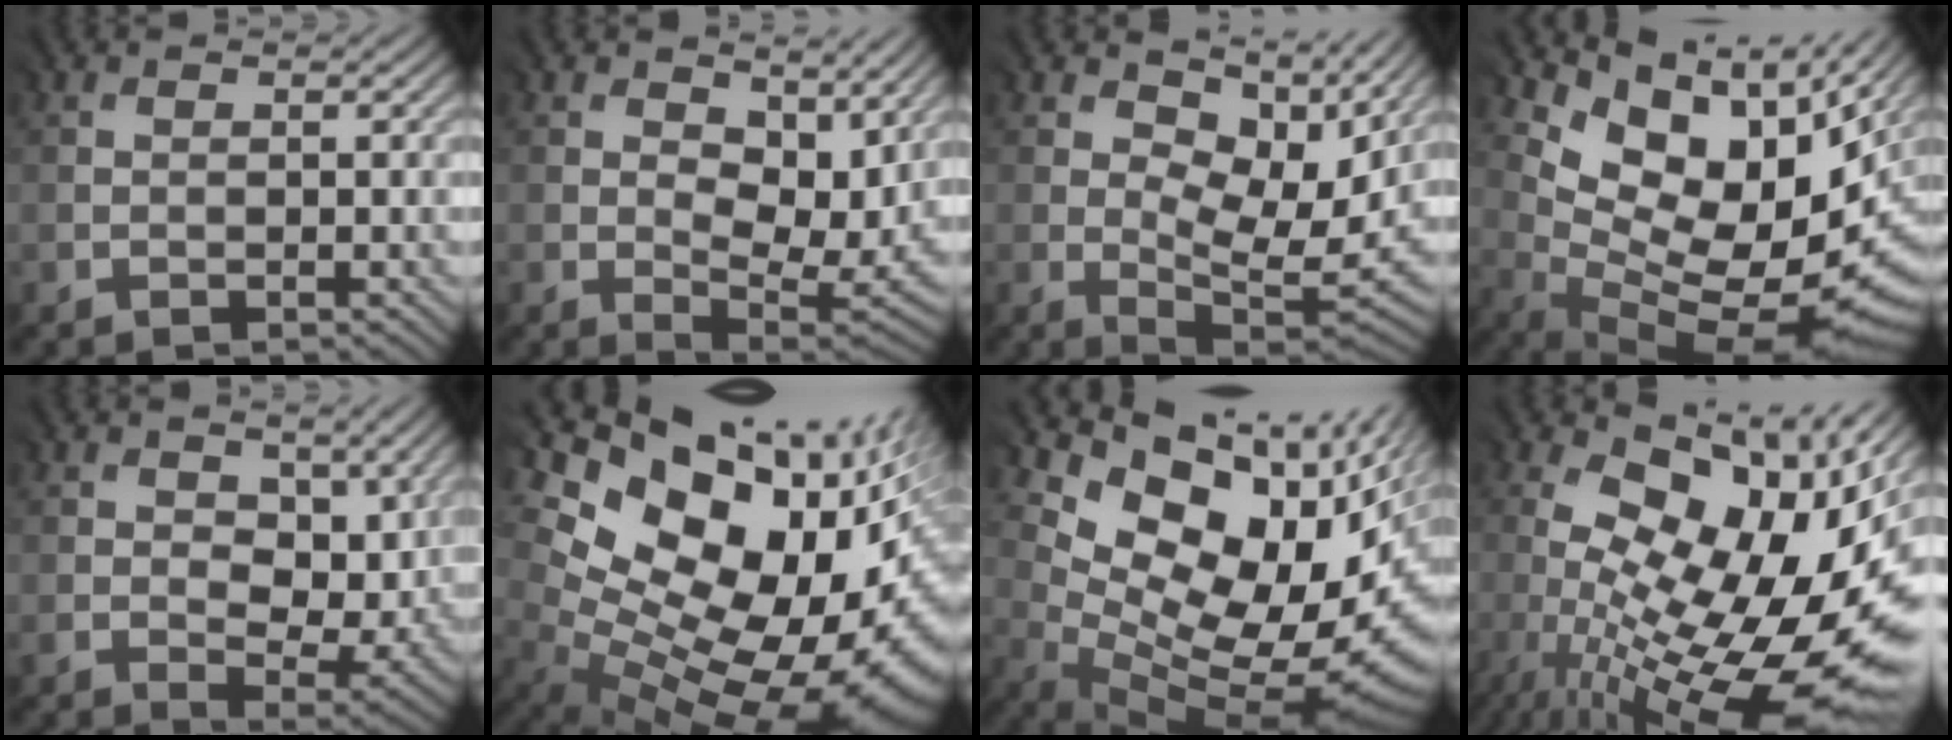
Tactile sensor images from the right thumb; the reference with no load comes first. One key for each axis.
{"total": 9.5, "fx": 3.7, "fy": 5.5, "fz": 6.9, "tx": -0.126, "ty": -0.020, "tz": 0.073}
{"total": 13.1, "fx": 3.6, "fy": 7.6, "fz": 10.1, "tx": -0.170, "ty": -0.010, "tz": 0.072}
{"total": 11.8, "fx": 4.8, "fy": 6.2, "fz": 8.8, "tx": -0.158, "ty": -0.017, "tz": 0.110}
{"total": 7.9, "fx": 1.8, "fy": 5.2, "fz": 5.7, "tx": -0.105, "ty": -0.014, "tz": 0.036}
{"total": 17.9, "fx": 1.6, "fy": 12.0, "fz": 13.2, "tx": -0.199, "ty": -0.019, "tz": 0.084}
{"total": 14.9, "fx": 3.9, "fy": 8.9, "fz": 11.3, "tx": -0.170, "ty": -0.014, "tz": 0.091}
{"total": 19.2, "fx": -2.7, "fy": 9.0, "fz": 16.7, "tx": -0.227, "ty": -0.013, "tz": -0.032}